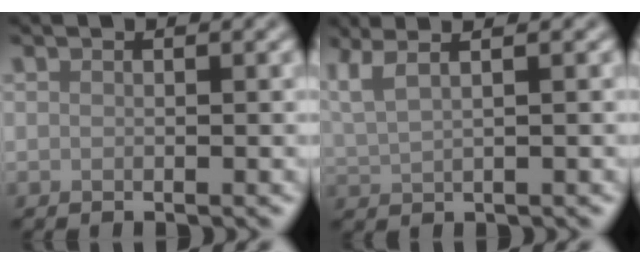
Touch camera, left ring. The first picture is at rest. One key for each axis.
{"total": 4.4, "fx": 2.8, "fy": 1.7, "fz": 3.0, "tx": -0.052, "ty": 0.031, "tz": 0.031}